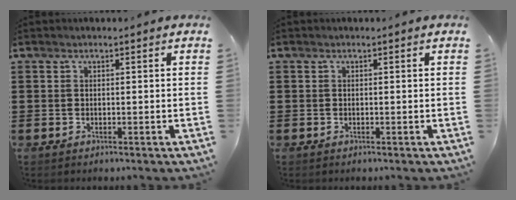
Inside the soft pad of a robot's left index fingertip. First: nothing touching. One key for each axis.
{"total": 0.0}